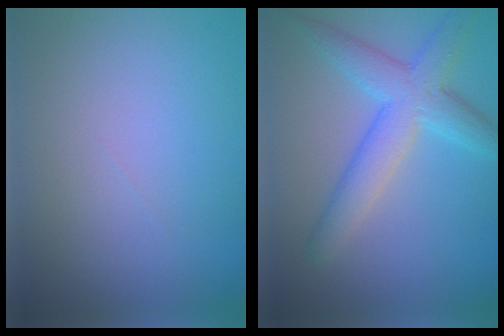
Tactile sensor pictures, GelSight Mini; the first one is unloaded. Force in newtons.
{"total": 5.3, "press": 5.3, "slide": 0.2}